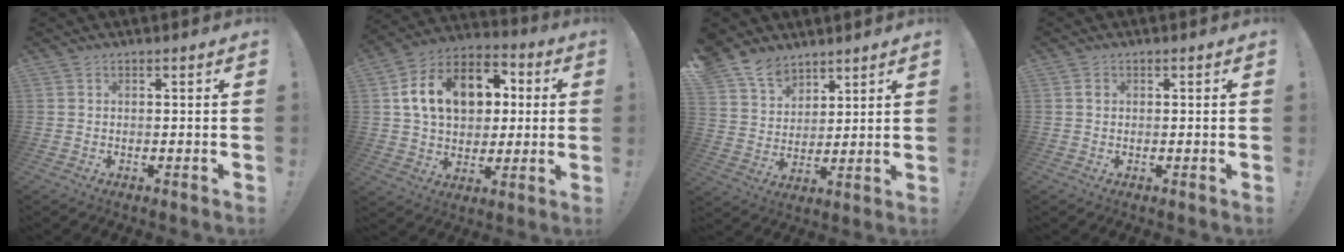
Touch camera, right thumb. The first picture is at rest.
{"total": 18.2, "force": [4.4, 13.4, 11.4], "torque": [-0.161, 0.003, 0.085]}
{"total": 11.1, "force": [8.6, 6.5, 2.6], "torque": [-0.063, -0.056, 0.173]}
{"total": 0.8, "force": [0.1, 0.8, 0.3], "torque": [0.000, 0.002, 0.001]}